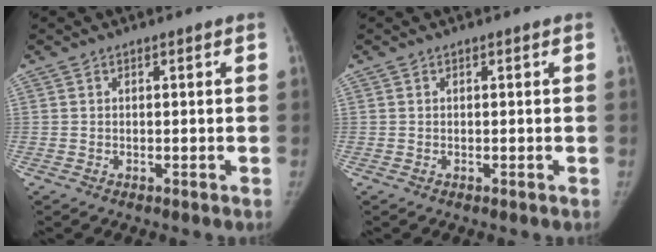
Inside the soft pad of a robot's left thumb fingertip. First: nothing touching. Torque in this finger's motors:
{"motor_torque": [0.03, 0.05, 0.35, 0.07, 0.06]}